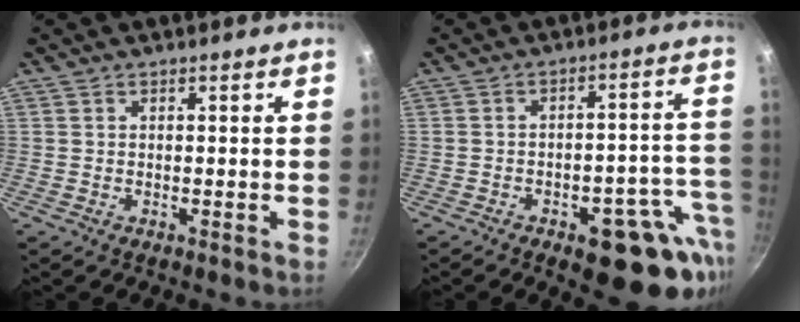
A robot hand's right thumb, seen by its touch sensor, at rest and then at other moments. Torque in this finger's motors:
{"motor_torque": [1.79, 1.89, 0.00, -0.14, 0.23]}